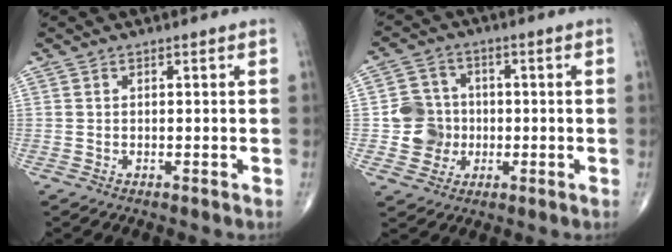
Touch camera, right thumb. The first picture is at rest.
{"total": 7.5, "force": [-0.8, 7.2, 2.0], "torque": [-0.004, 0.012, -0.016]}